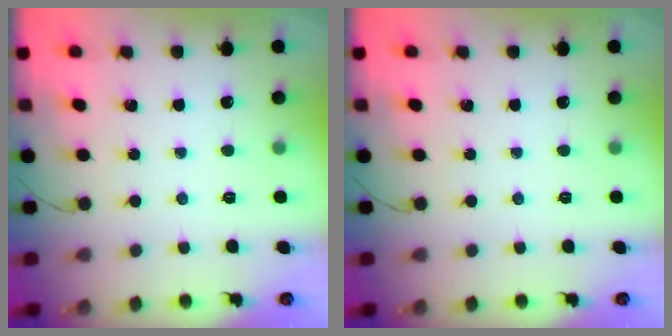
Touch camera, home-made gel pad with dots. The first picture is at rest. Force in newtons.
{"total": 0.0}